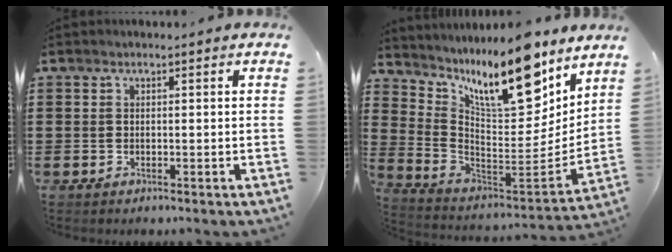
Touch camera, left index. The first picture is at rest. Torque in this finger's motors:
{"motor_torque": [2.14, 0.00, 1.05, 0.21]}